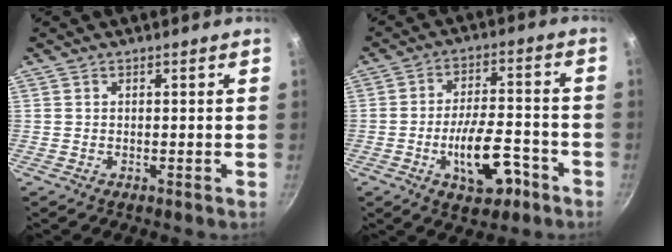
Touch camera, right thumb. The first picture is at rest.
{"total": 12.0, "force": [-5.1, 5.4, 9.3], "torque": [-0.135, 0.036, -0.073]}